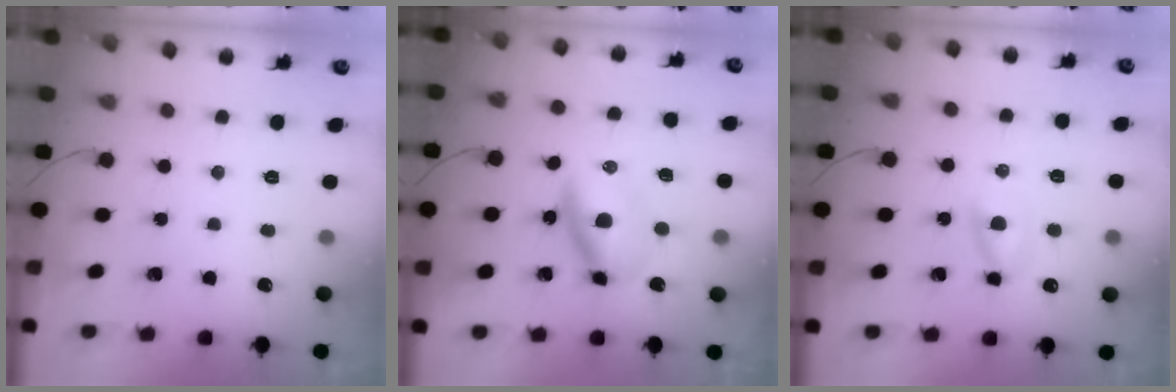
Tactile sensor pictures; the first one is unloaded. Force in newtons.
{"total": 6.9, "press": 6.7, "slide": 1.7}
{"total": 4.1, "press": 3.9, "slide": 1.3}